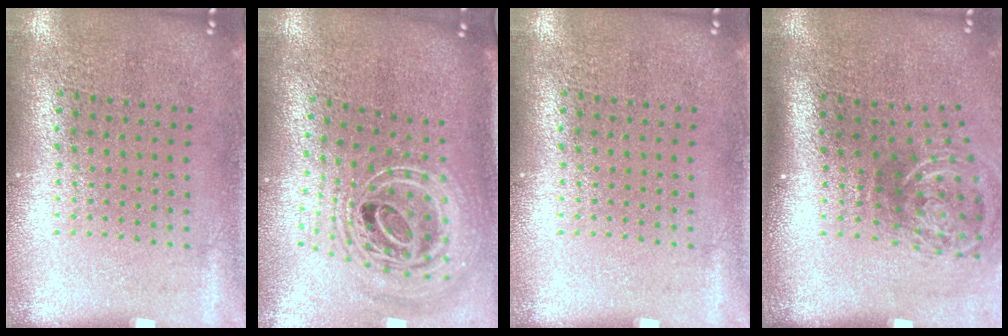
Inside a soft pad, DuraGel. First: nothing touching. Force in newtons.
{"total": 2.8, "press": 2.0, "slide": 1.9}
{"total": 0.0}
{"total": 2.3, "press": 1.3, "slide": 1.8}